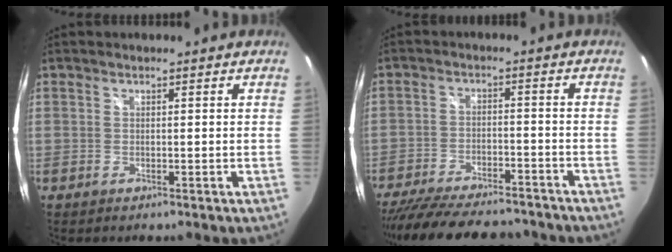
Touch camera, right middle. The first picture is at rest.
{"total": 20.9, "force": [-17.8, 6.0, 9.2], "torque": [-0.191, -0.019, -0.256]}